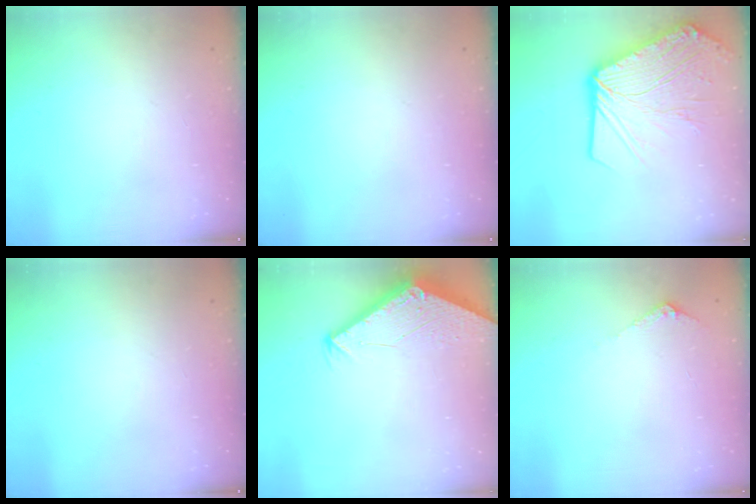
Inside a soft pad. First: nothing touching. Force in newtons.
{"total": 0.0}
{"total": 21.3, "press": 21.2, "slide": 2.4}
{"total": 0.0}
{"total": 2.8, "press": 2.8, "slide": 0.1}
{"total": 5.8, "press": 5.8, "slide": 0.8}